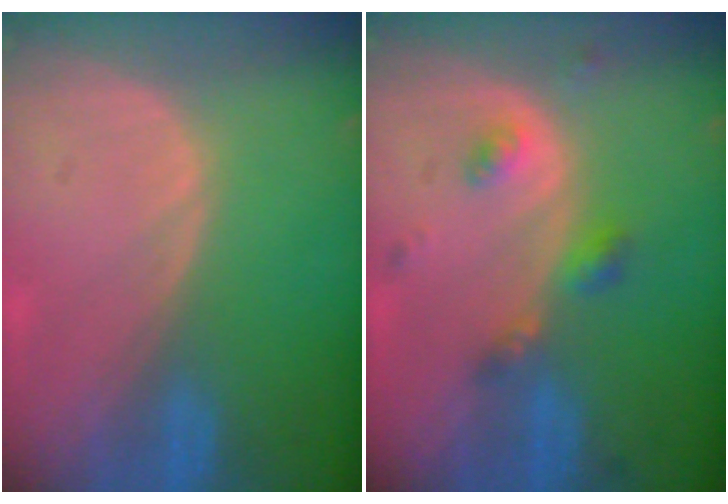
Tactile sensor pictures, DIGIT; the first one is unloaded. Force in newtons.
{"total": 4.2, "press": 4.1, "slide": 1.1}